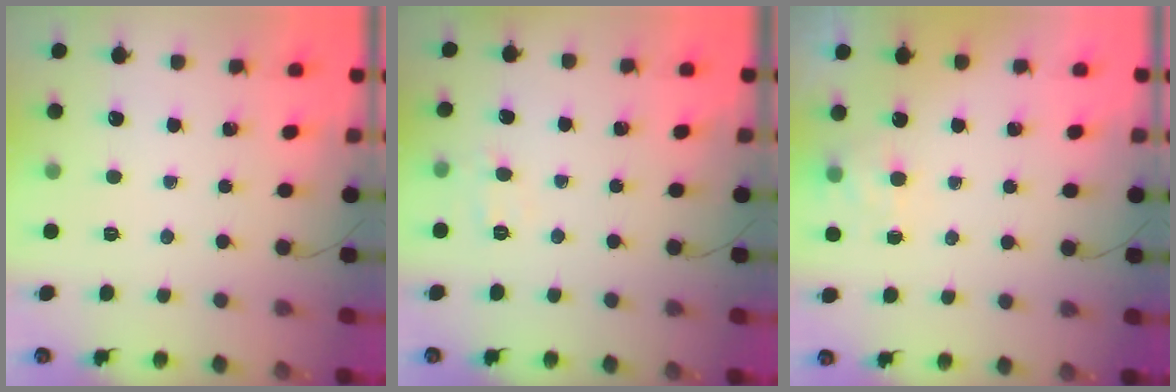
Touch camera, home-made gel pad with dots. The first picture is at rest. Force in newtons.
{"total": 5.3, "press": 5.2, "slide": 1.1}
{"total": 5.7, "press": 5.5, "slide": 1.5}